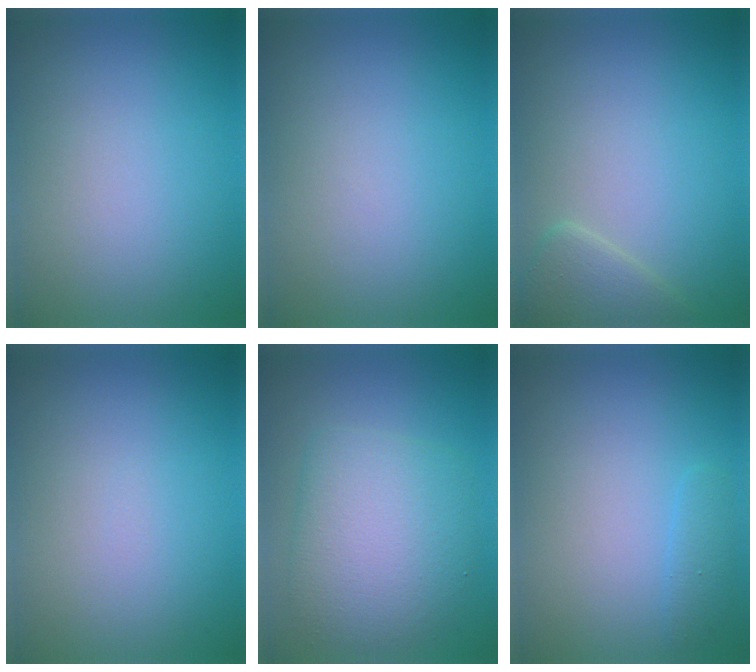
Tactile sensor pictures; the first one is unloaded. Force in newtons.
{"total": 0.0}
{"total": 2.2, "press": 2.1, "slide": 0.2}
{"total": 0.0}
{"total": 6.1, "press": 6.1, "slide": 0.2}
{"total": 1.1, "press": 1.1, "slide": 0.1}